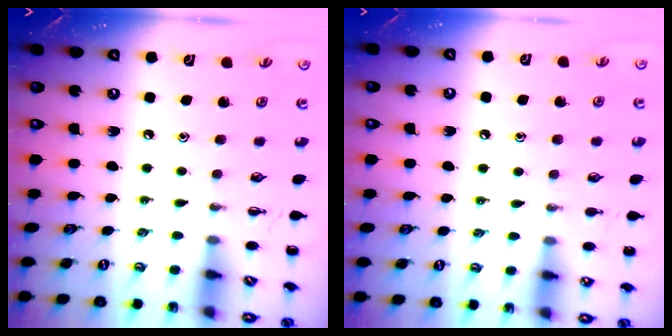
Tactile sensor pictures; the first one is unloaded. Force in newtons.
{"total": 4.1, "press": 4.0, "slide": 1.1}